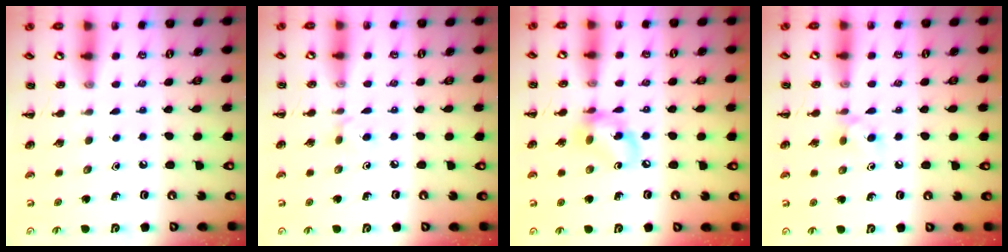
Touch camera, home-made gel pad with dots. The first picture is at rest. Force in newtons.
{"total": 4.0, "press": 3.7, "slide": 1.5}
{"total": 9.6, "press": 9.5, "slide": 1.6}
{"total": 4.6, "press": 4.3, "slide": 1.6}